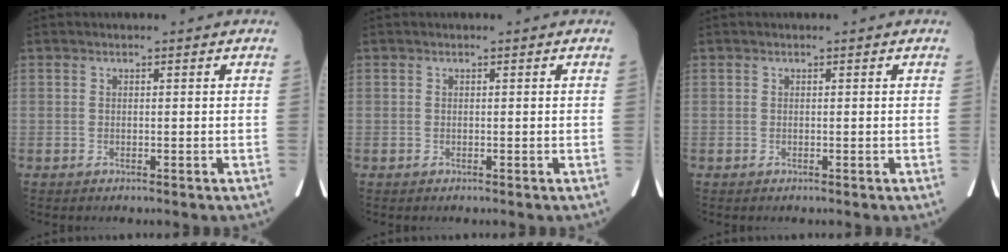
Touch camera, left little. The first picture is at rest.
{"total": 0.0}
{"total": 0.0}